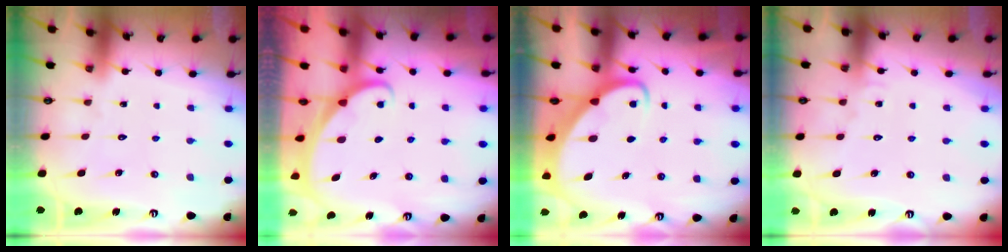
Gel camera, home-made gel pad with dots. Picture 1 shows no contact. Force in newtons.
{"total": 1.5, "press": 1.5, "slide": 0.1}
{"total": 3.9, "press": 3.9, "slide": 0.3}
{"total": 4.7, "press": 4.6, "slide": 0.4}